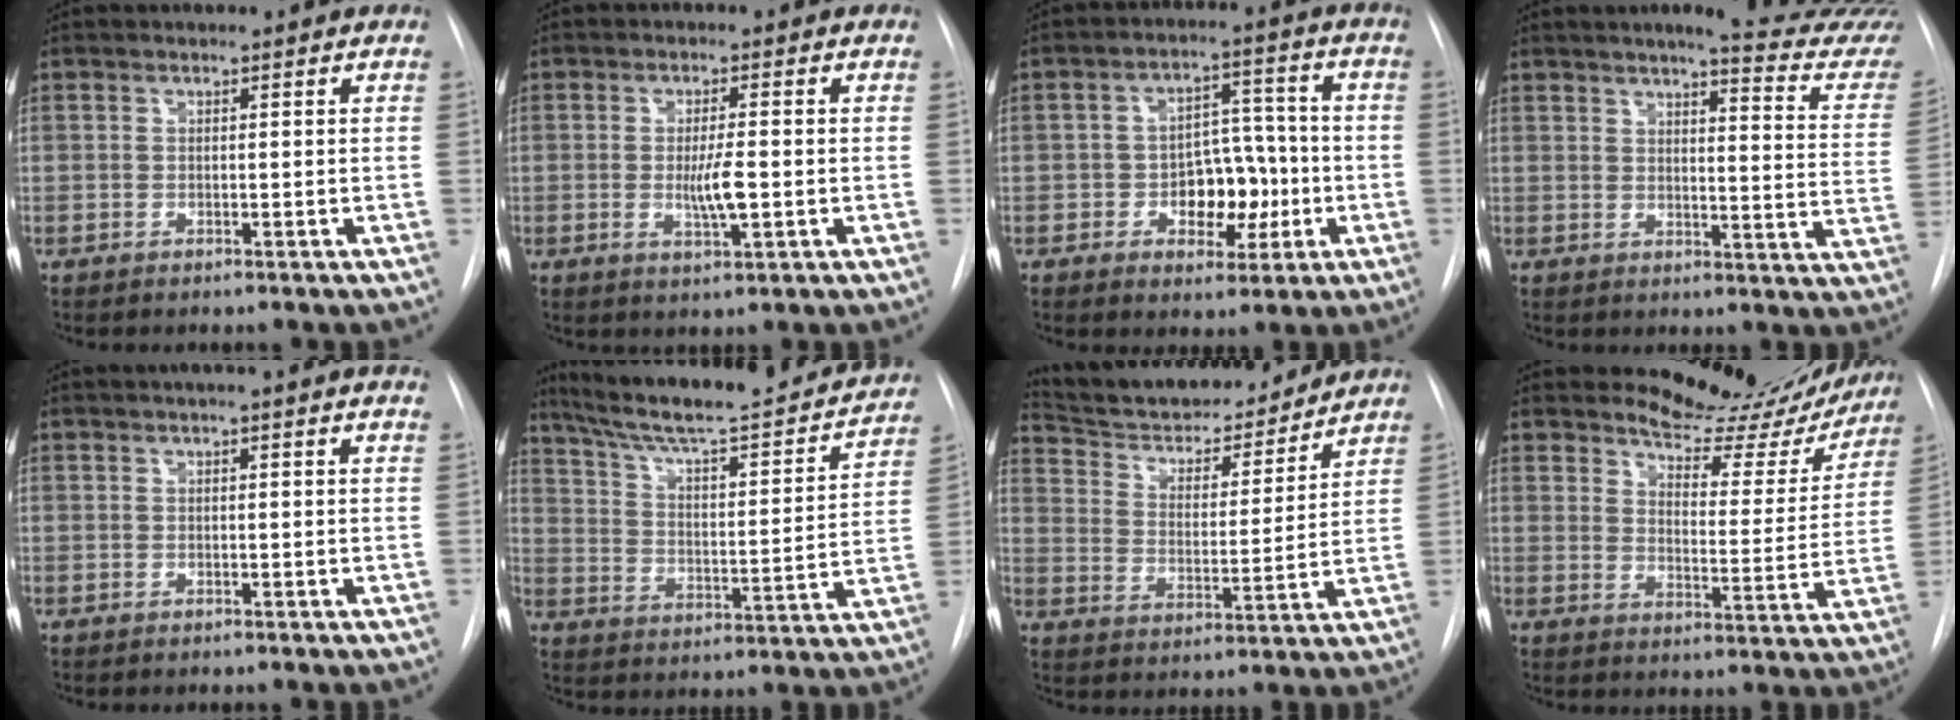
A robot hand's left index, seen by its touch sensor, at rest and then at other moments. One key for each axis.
{"total": 4.4, "fx": -0.6, "fy": 0.7, "fz": 4.3, "tx": -0.081, "ty": -0.007, "tz": -0.008}
{"total": 8.7, "fx": -2.2, "fy": 5.2, "fz": 6.6, "tx": -0.091, "ty": 0.024, "tz": -0.027}
{"total": 18.9, "fx": 17.4, "fy": 0.5, "fz": 7.4, "tx": -0.083, "ty": -0.089, "tz": 0.186}
{"total": 3.2, "fx": 2.4, "fy": -0.1, "fz": 2.1, "tx": -0.026, "ty": 0.018, "tz": 0.029}
{"total": 26.4, "fx": 22.9, "fy": 3.8, "fz": 12.6, "tx": -0.195, "ty": -0.022, "tz": 0.316}
{"total": 19.4, "fx": 17.9, "fy": 4.2, "fz": 6.2, "tx": -0.093, "ty": -0.003, "tz": 0.272}
{"total": 14.7, "fx": 13.9, "fy": 4.2, "fz": 2.3, "tx": -0.014, "ty": -0.049, "tz": 0.160}